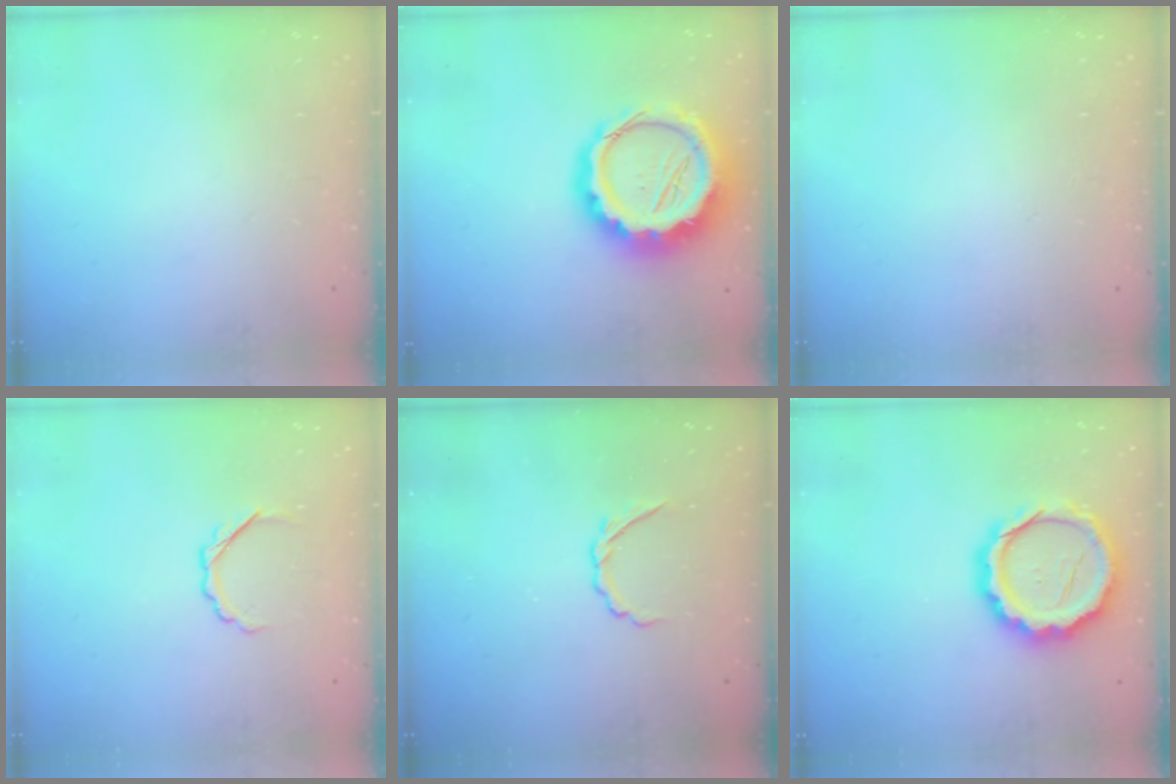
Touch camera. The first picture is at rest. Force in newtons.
{"total": 16.2, "press": 15.8, "slide": 3.7}
{"total": 0.0}
{"total": 3.1, "press": 2.9, "slide": 1.1}
{"total": 2.6, "press": 2.5, "slide": 0.8}
{"total": 16.0, "press": 15.7, "slide": 3.1}